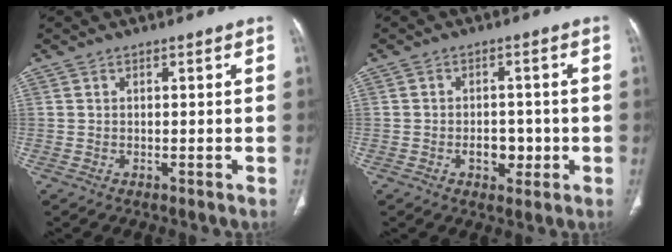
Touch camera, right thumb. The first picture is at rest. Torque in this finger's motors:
{"motor_torque": [0.09, 0.24, 0.92, 0.04, 0.03]}